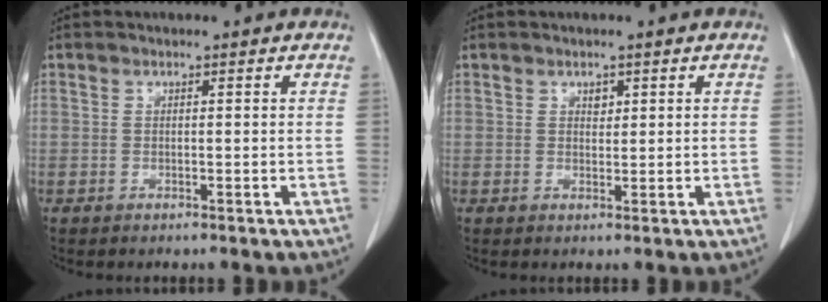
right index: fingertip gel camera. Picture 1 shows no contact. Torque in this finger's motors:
{"motor_torque": [-0.01, 0.02, 0.00, 0.00]}